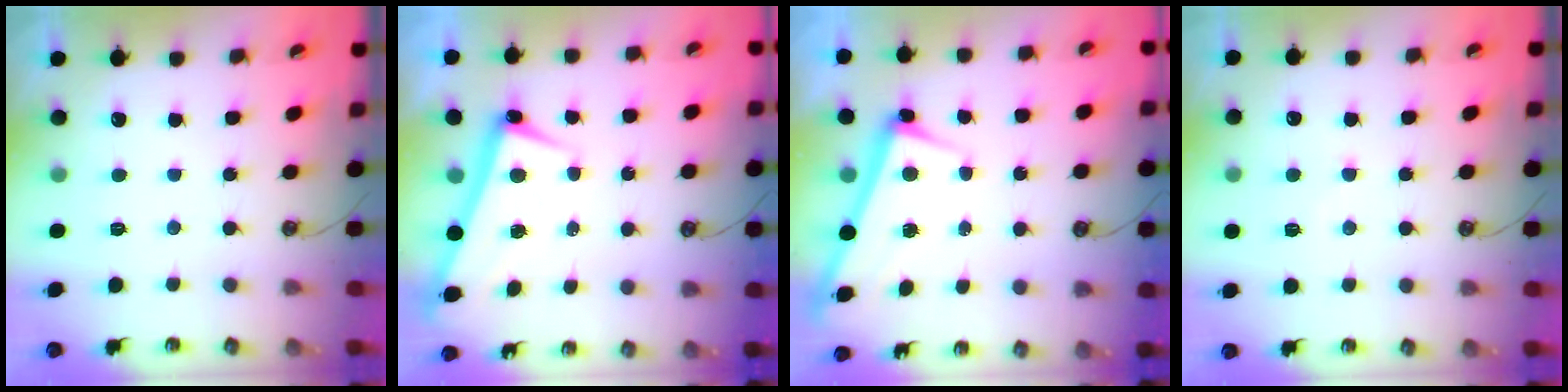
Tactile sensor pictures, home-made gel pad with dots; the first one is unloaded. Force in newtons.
{"total": 2.6, "press": 2.4, "slide": 0.8}
{"total": 2.8, "press": 2.7, "slide": 0.4}
{"total": 2.9, "press": 2.8, "slide": 0.5}